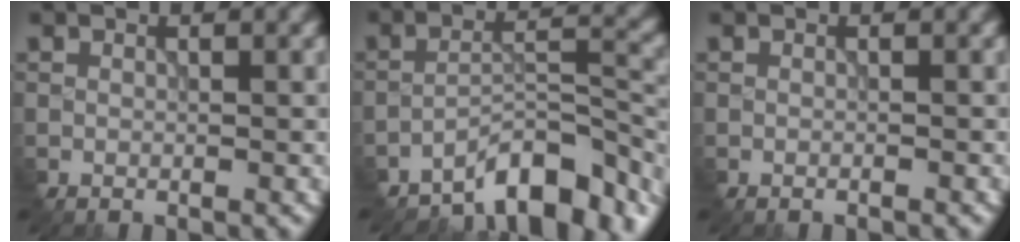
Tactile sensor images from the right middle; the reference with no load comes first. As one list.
[{"total": 8.0, "force": [-6.6, 2.3, 3.9], "torque": [-0.046, 0.004, -0.112]}, {"total": 0.0}]